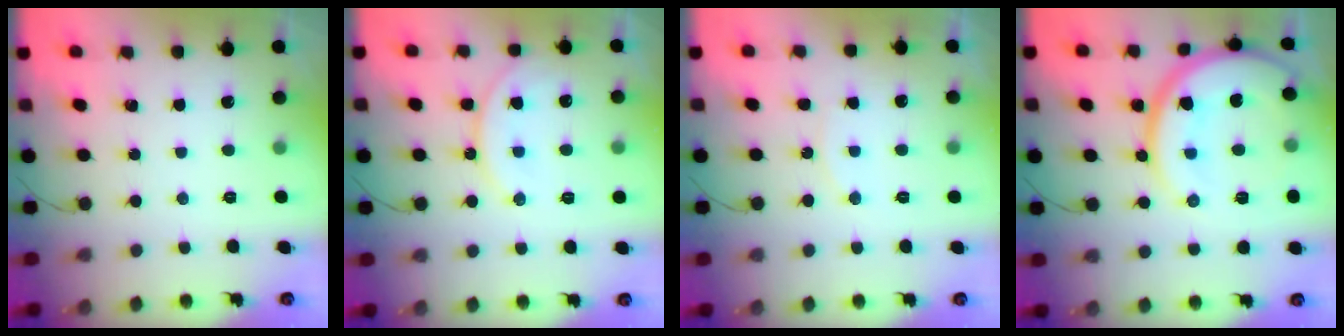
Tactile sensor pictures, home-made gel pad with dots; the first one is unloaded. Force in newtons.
{"total": 13.3, "press": 13.2, "slide": 1.3}
{"total": 6.7, "press": 6.7, "slide": 0.7}
{"total": 19.2, "press": 19.1, "slide": 1.4}